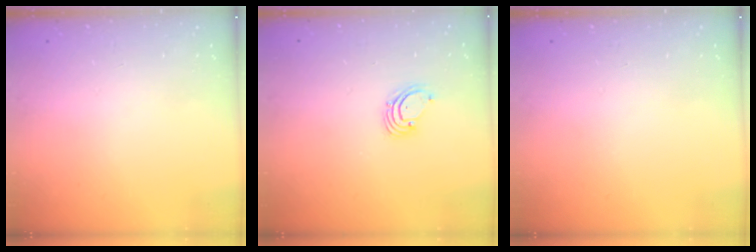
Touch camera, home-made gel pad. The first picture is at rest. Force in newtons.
{"total": 1.6, "press": 1.6, "slide": 0.1}
{"total": 0.0}